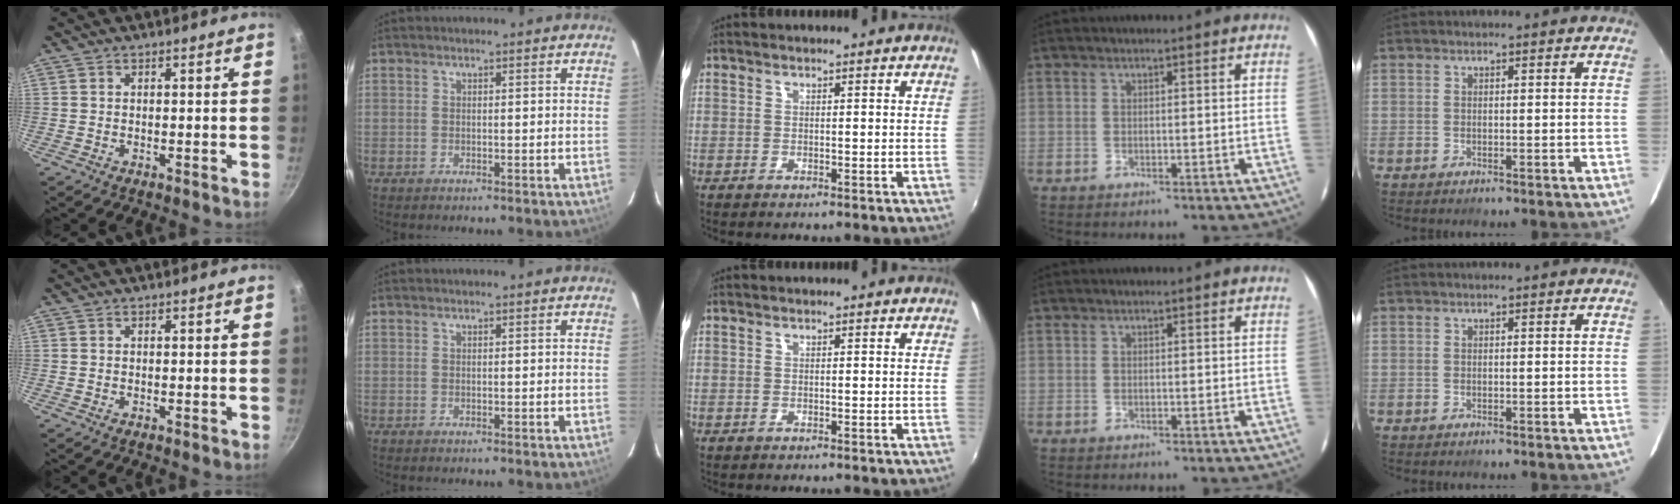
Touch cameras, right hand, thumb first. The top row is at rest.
{}